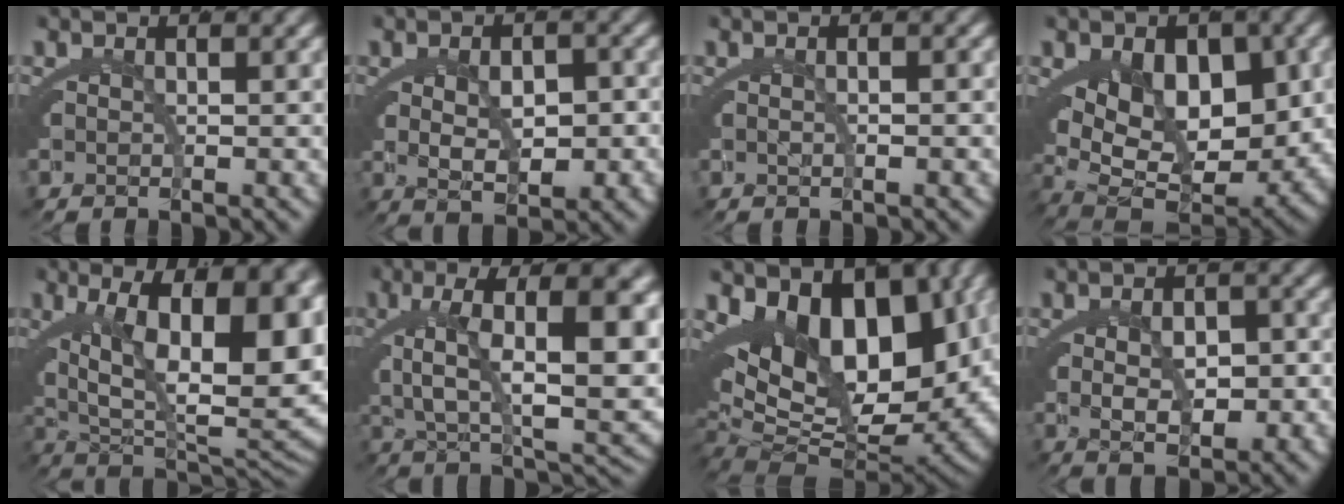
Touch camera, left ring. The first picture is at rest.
{"total": 4.5, "force": [-0.1, 2.4, 3.8], "torque": [-0.061, -0.015, 0.010]}
{"total": 0.8, "force": [-0.2, 0.2, 0.8], "torque": [-0.014, 0.008, -0.008]}
{"total": 13.4, "force": [-0.7, 9.2, 9.7], "torque": [-0.169, -0.046, 0.012]}
{"total": 15.6, "force": [0.8, 8.2, 13.3], "torque": [-0.185, -0.021, 0.040]}
{"total": 10.6, "force": [1.2, 3.4, 10.0], "torque": [-0.156, 0.008, 0.026]}
{"total": 18.0, "force": [-1.1, 12.5, 13.0], "torque": [-0.248, -0.061, 0.013]}
{"total": 3.9, "force": [-0.4, 2.1, 3.3], "torque": [-0.050, -0.011, 0.003]}